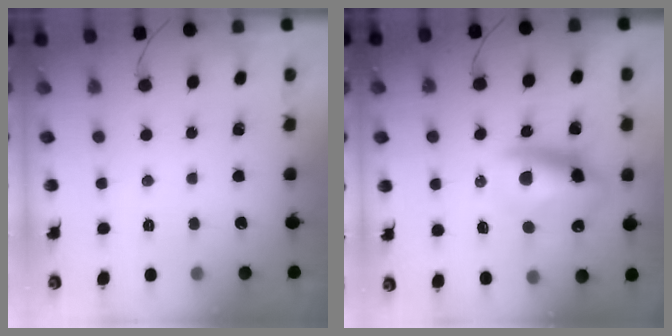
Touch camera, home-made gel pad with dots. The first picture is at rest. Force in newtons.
{"total": 12.9, "press": 12.6, "slide": 2.8}